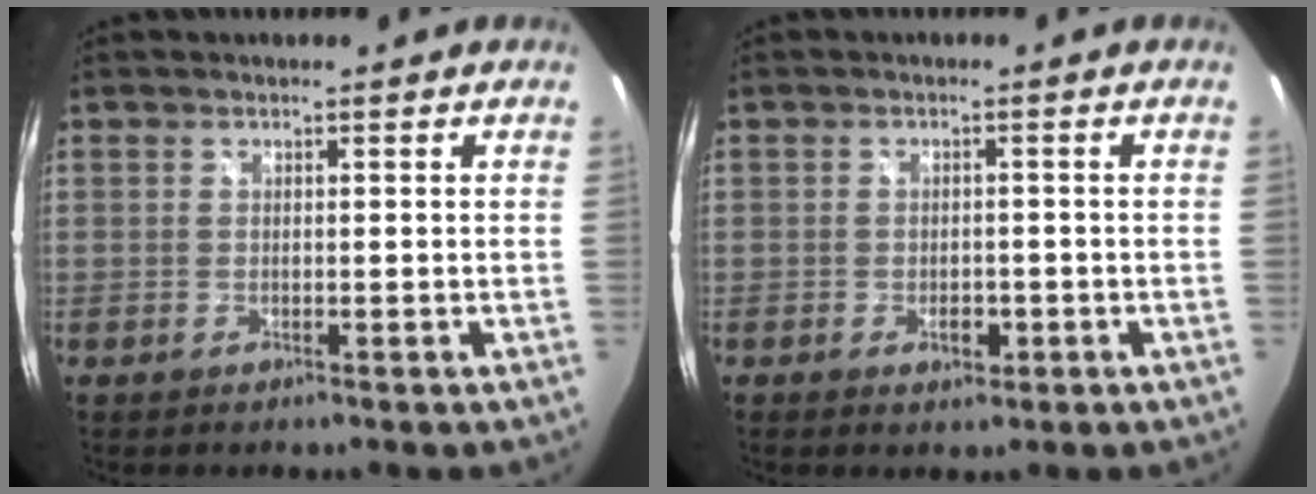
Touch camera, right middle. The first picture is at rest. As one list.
[{"total": 2.8, "force": [-1.2, 1.8, 1.8], "torque": [-0.032, -0.002, -0.015]}]